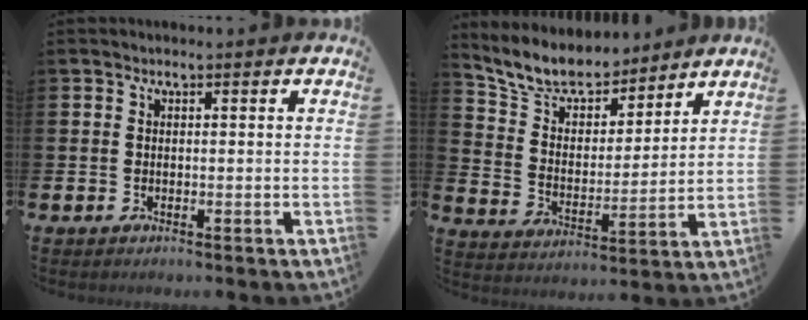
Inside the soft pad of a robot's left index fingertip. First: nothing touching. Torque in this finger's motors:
{"motor_torque": [0.43, -0.15, 0.17, 0.05]}